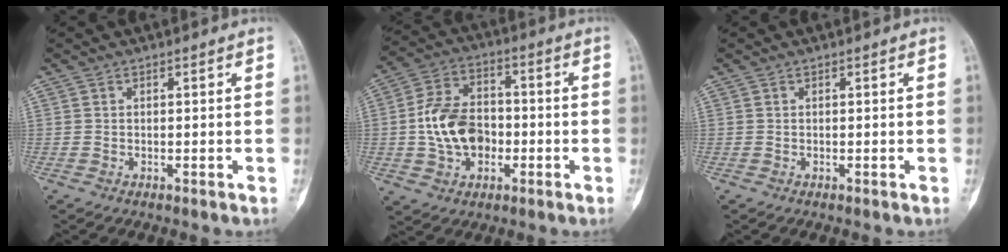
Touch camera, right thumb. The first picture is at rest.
{"total": 12.5, "force": [-1.7, 8.8, 8.6], "torque": [-0.135, 0.028, -0.033]}
{"total": 0.0}